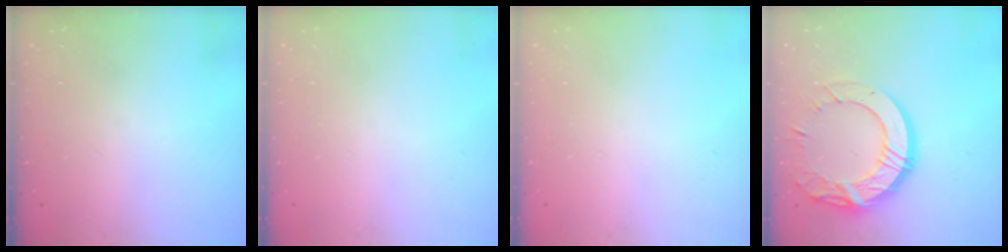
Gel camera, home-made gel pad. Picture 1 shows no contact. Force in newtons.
{"total": 0.0}
{"total": 0.0}
{"total": 18.4, "press": 18.3, "slide": 1.1}